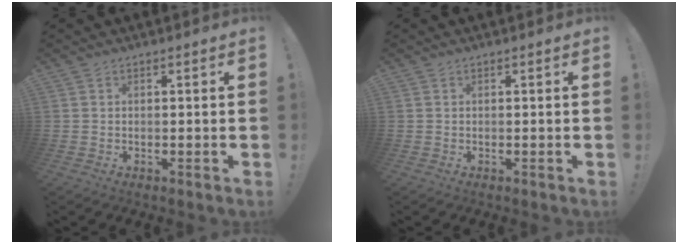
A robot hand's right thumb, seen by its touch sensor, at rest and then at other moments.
{"total": 0.0}